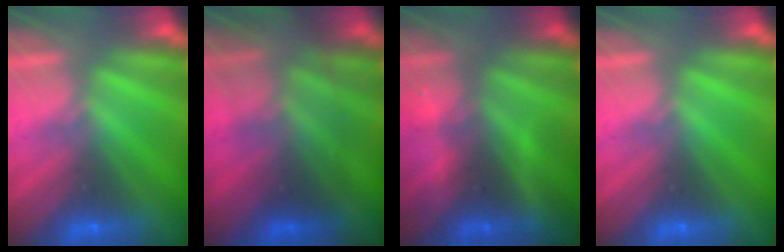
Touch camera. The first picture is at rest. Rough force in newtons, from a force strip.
{"total": 5.2}
{"total": 5.7}
{"total": 0.0}